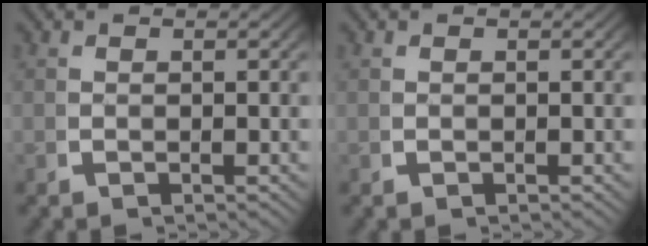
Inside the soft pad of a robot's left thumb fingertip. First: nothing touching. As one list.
[{"total": 0.0}]